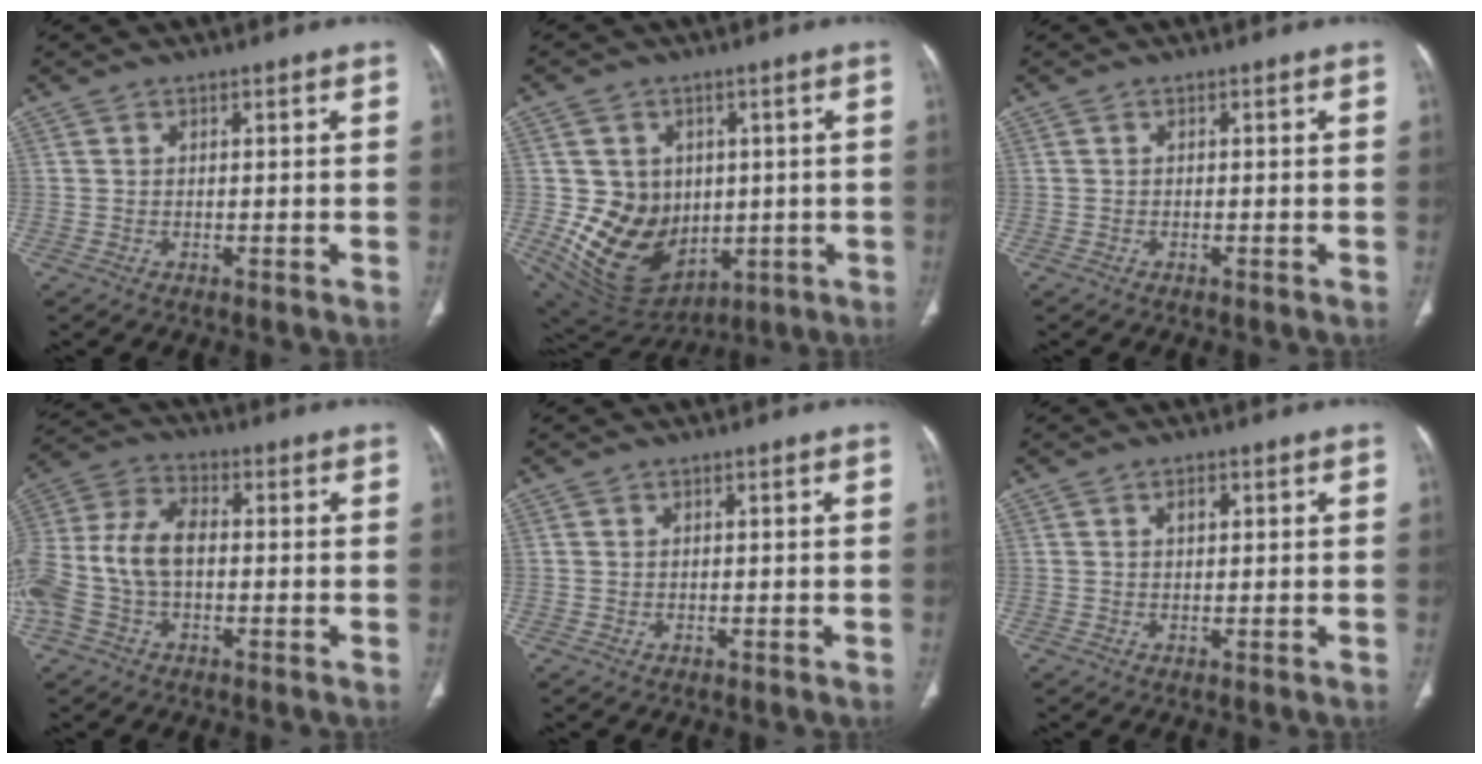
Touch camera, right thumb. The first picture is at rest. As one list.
[{"total": 15.6, "force": [-0.4, 12.9, 8.8], "torque": [-0.099, -0.010, 0.033]}, {"total": 0.0}, {"total": 14.2, "force": [-1.8, 8.9, 11.0], "torque": [-0.252, 0.033, -0.035]}, {"total": 0.0}, {"total": 1.4, "force": [0.5, 0.8, 1.1], "torque": [-0.015, 0.001, 0.007]}]